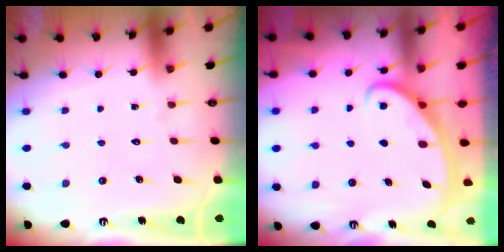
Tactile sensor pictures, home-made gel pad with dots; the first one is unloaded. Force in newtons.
{"total": 3.0, "press": 3.0, "slide": 0.4}